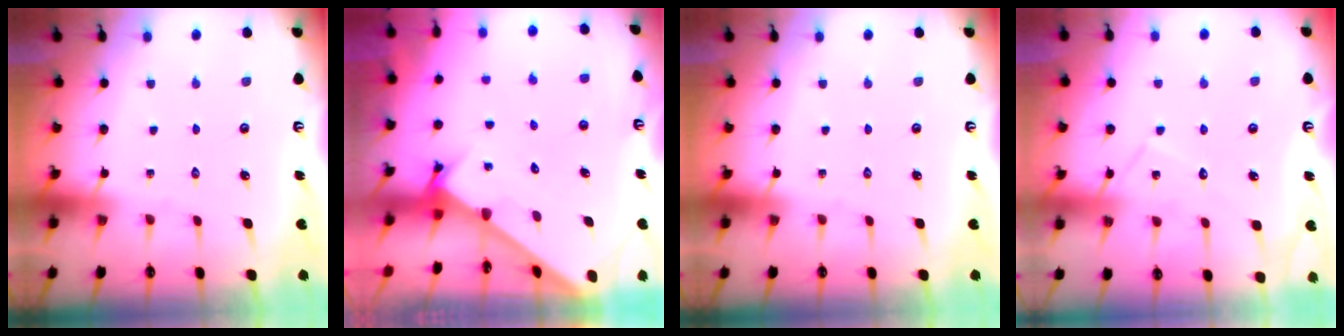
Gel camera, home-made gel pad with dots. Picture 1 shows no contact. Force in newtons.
{"total": 2.7, "press": 2.7, "slide": 0.3}
{"total": 0.0}
{"total": 7.7, "press": 7.6, "slide": 0.6}